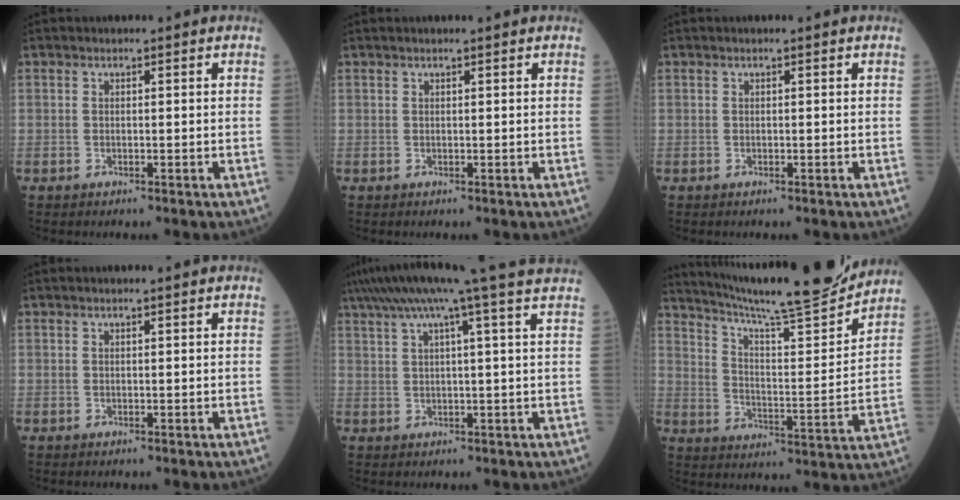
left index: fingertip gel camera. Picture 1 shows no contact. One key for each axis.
{"total": 1.2, "fx": 1.0, "fy": -0.1, "fz": 0.7, "tx": -0.009, "ty": 0.011, "tz": 0.018}
{"total": 0.0}
{"total": 1.0, "fx": 0.8, "fy": -0.1, "fz": 0.5, "tx": -0.009, "ty": 0.008, "tz": 0.014}
{"total": 15.4, "fx": 12.2, "fy": -2.3, "fz": 9.1, "tx": -0.158, "ty": 0.019, "tz": 0.159}
{"total": 19.9, "fx": 18.3, "fy": 0.1, "fz": 7.7, "tx": -0.135, "ty": -0.032, "tz": 0.270}